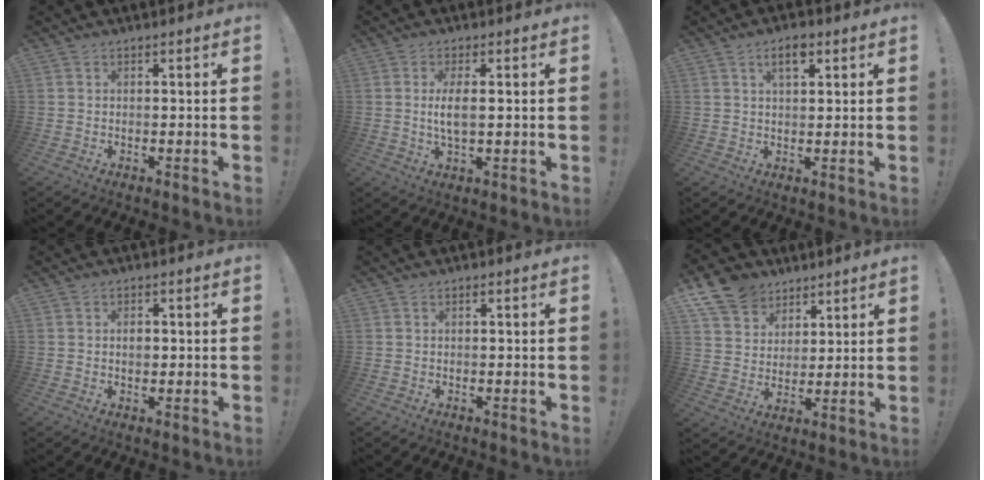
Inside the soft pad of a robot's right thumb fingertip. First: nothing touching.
{"total": 5.4, "force": [0.1, 1.5, 5.1], "torque": [-0.090, -0.004, -0.002]}
{"total": 4.8, "force": [2.4, 2.3, 3.4], "torque": [-0.051, -0.004, 0.038]}
{"total": 1.9, "force": [-0.3, 1.3, 1.4], "torque": [-0.018, 0.004, -0.008]}
{"total": 0.0}
{"total": 12.1, "force": [8.4, 8.2, 3.2], "torque": [-0.053, -0.060, 0.165]}